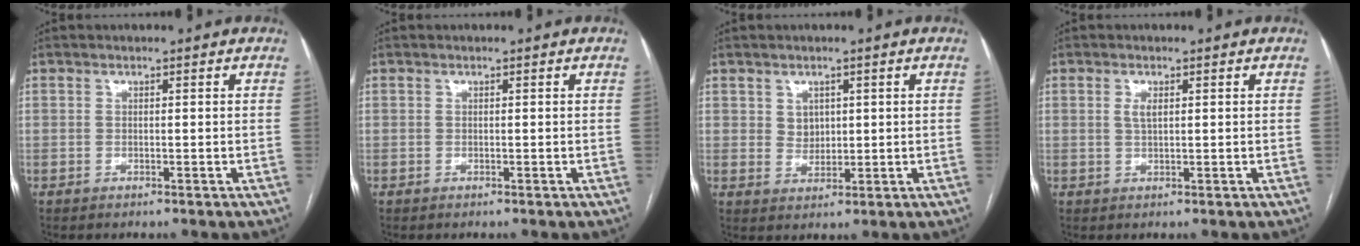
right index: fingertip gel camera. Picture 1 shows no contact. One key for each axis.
{"total": 0.0}
{"total": 2.7, "fx": 1.0, "fy": 2.3, "fz": 1.2, "tx": -0.019, "ty": -0.001, "tz": 0.024}
{"total": 1.8, "fx": 0.6, "fy": 0.7, "fz": 1.6, "tx": -0.034, "ty": 0.000, "tz": 0.013}